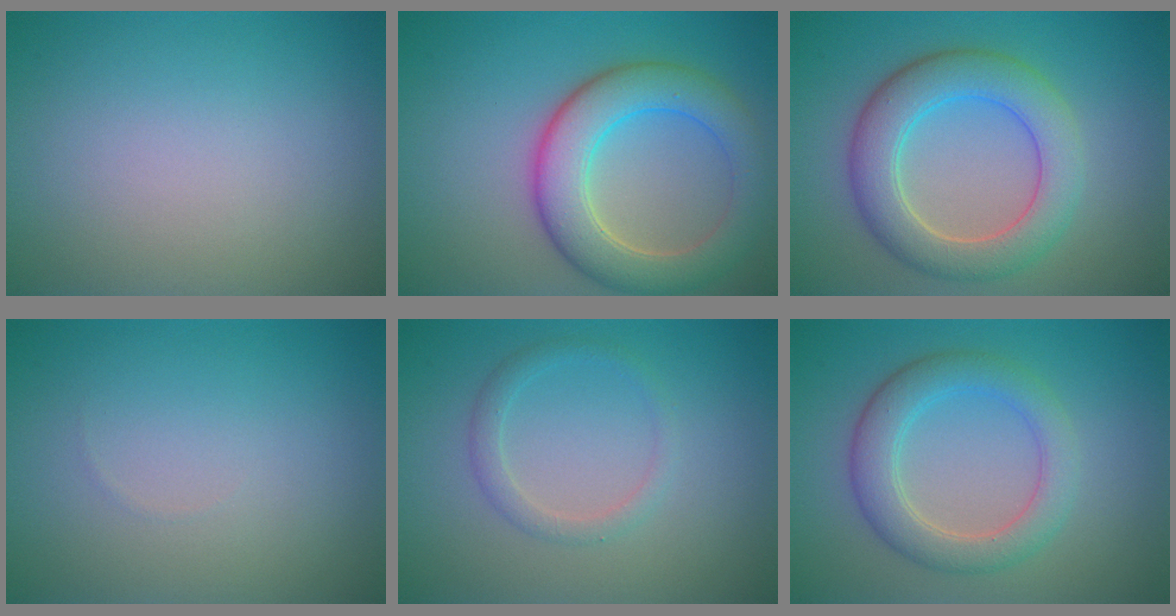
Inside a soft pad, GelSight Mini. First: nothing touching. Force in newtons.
{"total": 6.8, "press": 6.8, "slide": 0.4}
{"total": 6.3, "press": 6.2, "slide": 0.5}
{"total": 0.0}
{"total": 1.7, "press": 1.7, "slide": 0.0}
{"total": 4.4, "press": 4.4, "slide": 0.1}